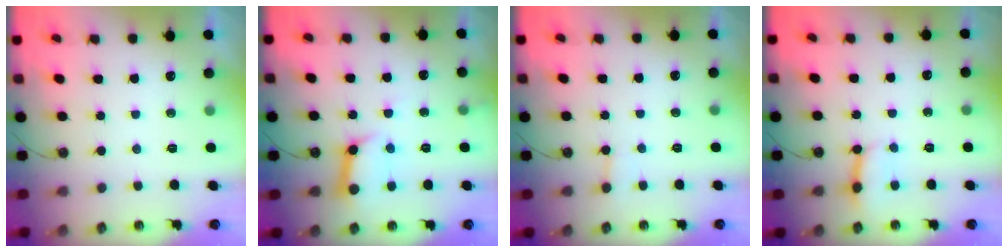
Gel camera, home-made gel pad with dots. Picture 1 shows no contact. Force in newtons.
{"total": 10.7, "press": 10.6, "slide": 1.1}
{"total": 2.4, "press": 2.4, "slide": 0.3}
{"total": 4.0, "press": 4.0, "slide": 0.3}